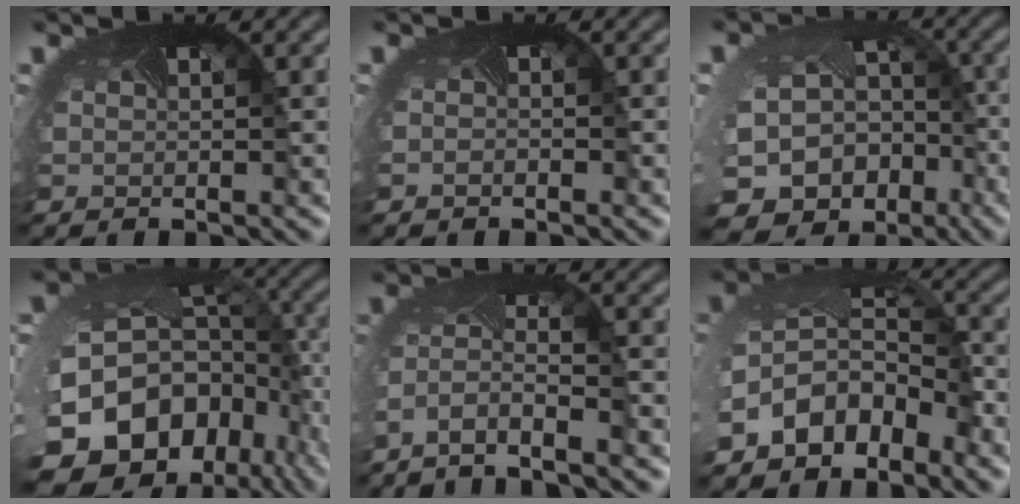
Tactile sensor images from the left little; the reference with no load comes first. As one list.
[{"total": 0.6, "force": [-0.6, 0.1, -0.1], "torque": [-0.011, -0.006, -0.010]}, {"total": 18.6, "force": [-10.4, 13.9, 6.6], "torque": [-0.134, -0.083, -0.126]}, {"total": 17.6, "force": [-7.7, 12.8, 9.3], "torque": [-0.226, -0.042, -0.095]}, {"total": 4.4, "force": [-3.1, 1.0, 2.9], "torque": [-0.085, -0.012, -0.063]}, {"total": 7.4, "force": [-3.8, 4.8, 4.2], "torque": [-0.096, -0.006, -0.074]}]